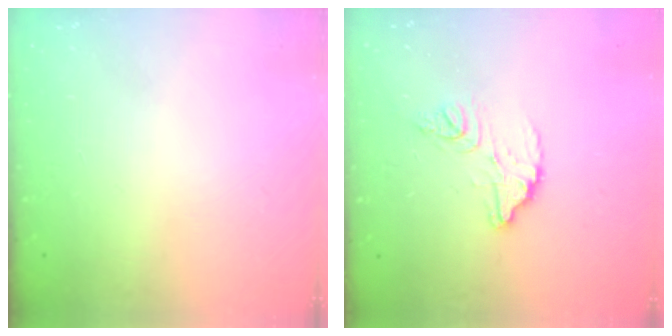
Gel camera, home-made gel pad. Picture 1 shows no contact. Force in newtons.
{"total": 11.5, "press": 11.4, "slide": 0.9}